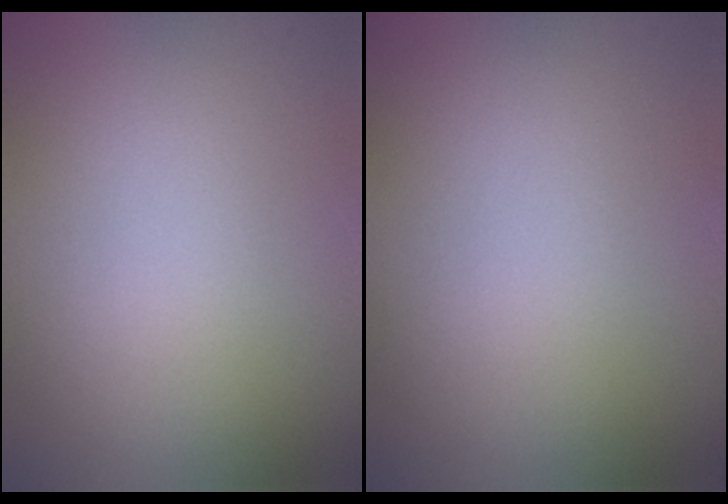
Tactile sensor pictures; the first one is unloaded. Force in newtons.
{"total": 0.0}